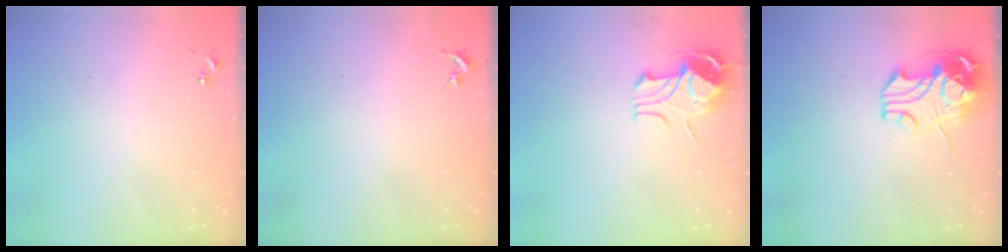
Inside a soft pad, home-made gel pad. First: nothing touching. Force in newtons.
{"total": 0.0}
{"total": 10.0, "press": 9.9, "slide": 0.6}
{"total": 12.8, "press": 12.6, "slide": 2.3}